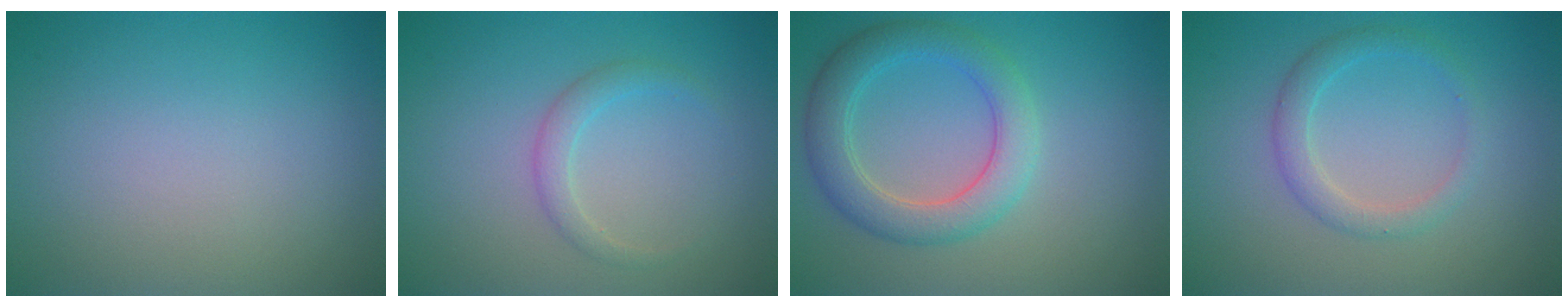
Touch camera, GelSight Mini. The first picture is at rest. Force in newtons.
{"total": 1.6, "press": 1.6, "slide": 0.1}
{"total": 4.6, "press": 4.6, "slide": 0.2}
{"total": 2.2, "press": 2.2, "slide": 0.0}